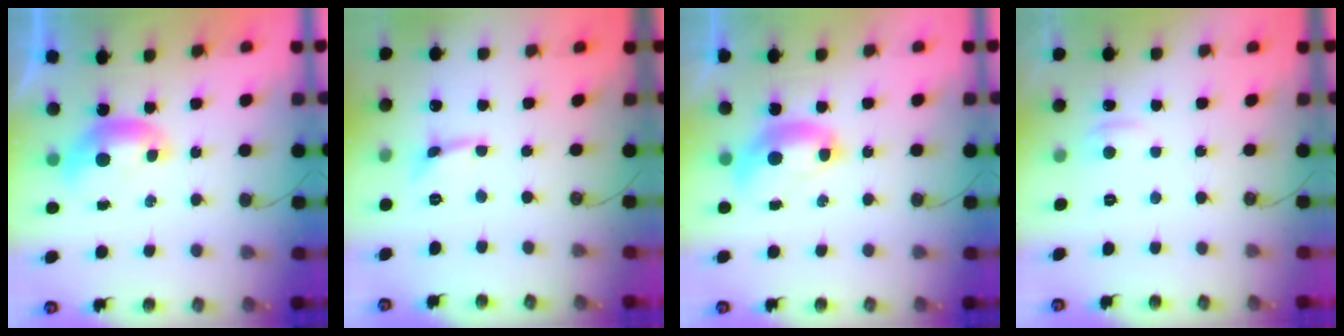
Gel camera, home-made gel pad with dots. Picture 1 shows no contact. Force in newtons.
{"total": 0.7, "press": 0.6, "slide": 0.2}
{"total": 2.5, "press": 2.5, "slide": 0.1}
{"total": 1.1, "press": 0.5, "slide": 0.9}